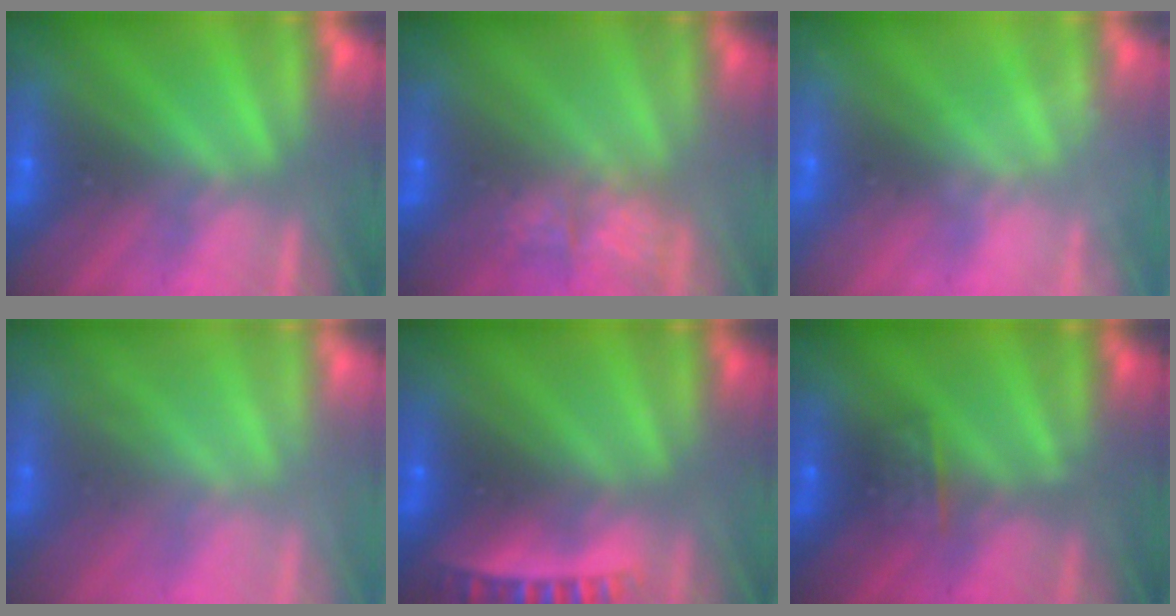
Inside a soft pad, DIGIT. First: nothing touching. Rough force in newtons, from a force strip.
{"total": 4.7}
{"total": 2.3}
{"total": 2.1}
{"total": 2.7}
{"total": 2.6}